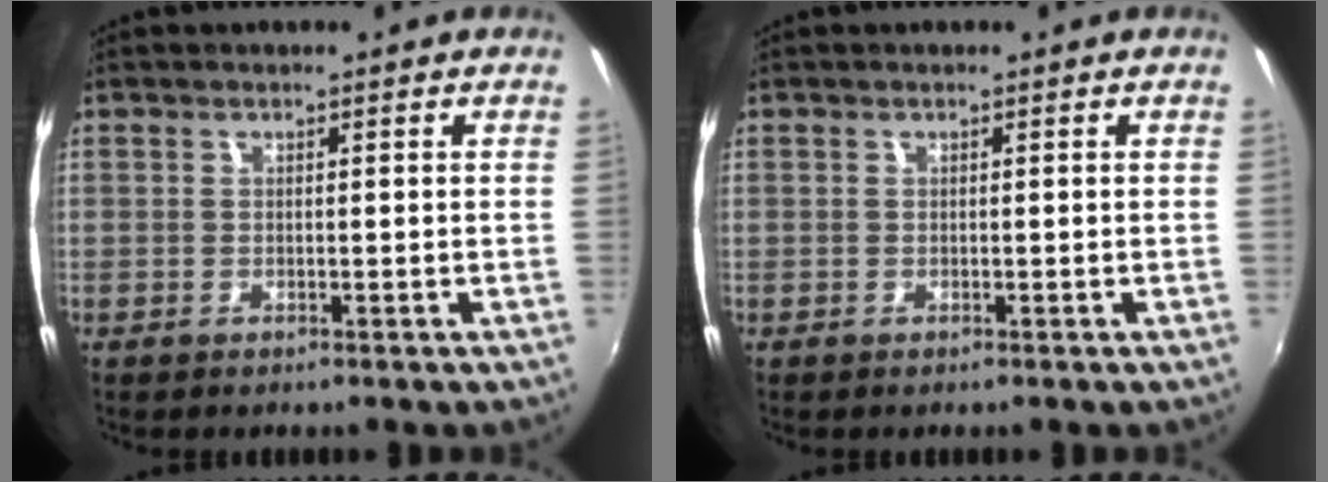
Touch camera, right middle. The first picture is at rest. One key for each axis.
{"total": 0.0}